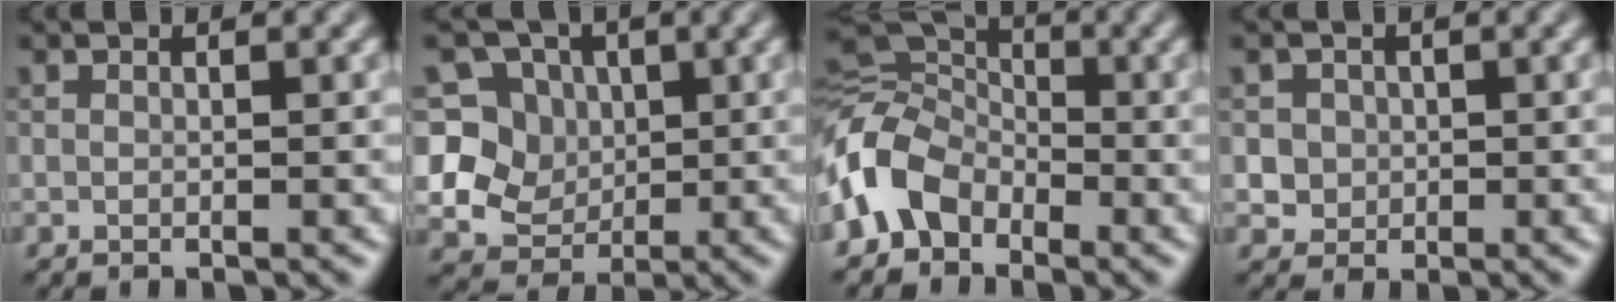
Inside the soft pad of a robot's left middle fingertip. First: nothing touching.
{"total": 8.0, "force": [1.6, 7.2, 3.1], "torque": [-0.047, 0.022, -0.002]}
{"total": 6.6, "force": [-2.7, 4.8, 3.6], "torque": [-0.074, 0.007, -0.077]}
{"total": 2.4, "force": [0.4, 2.3, 0.7], "torque": [-0.003, -0.001, 0.015]}